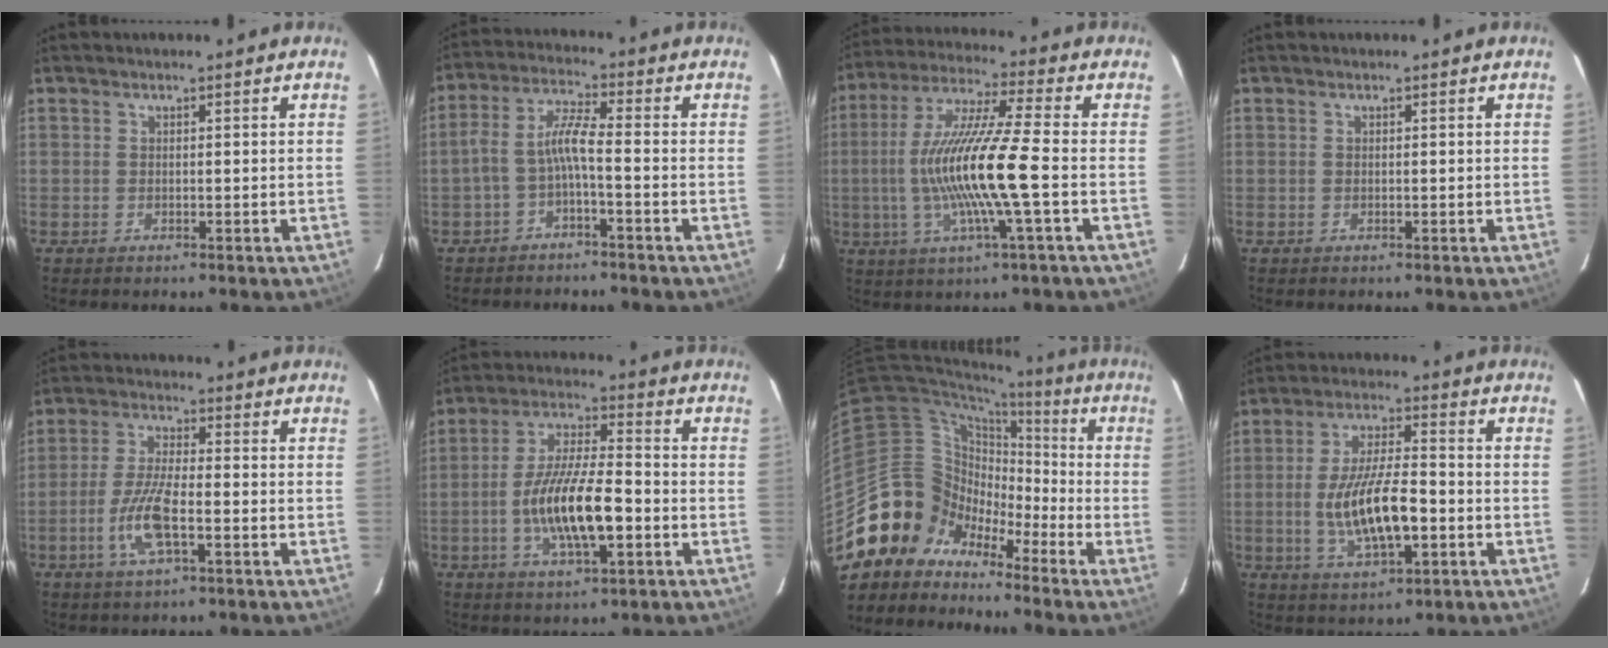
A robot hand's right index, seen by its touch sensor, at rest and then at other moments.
{"total": 5.3, "force": [-2.4, 0.4, 4.7], "torque": [-0.114, 0.015, -0.044]}
{"total": 15.7, "force": [-2.5, -0.2, 15.5], "torque": [-0.302, -0.003, -0.044]}
{"total": 0.0}
{"total": 8.6, "force": [-3.2, 2.2, 7.6], "torque": [-0.162, -0.002, -0.064]}
{"total": 13.7, "force": [-3.7, 3.6, 12.7], "torque": [-0.248, -0.005, -0.066]}
{"total": 11.8, "force": [-9.5, 6.8, 1.7], "torque": [-0.039, 0.039, -0.195]}
{"total": 12.8, "force": [-2.8, 4.1, 11.8], "torque": [-0.232, -0.006, -0.042]}